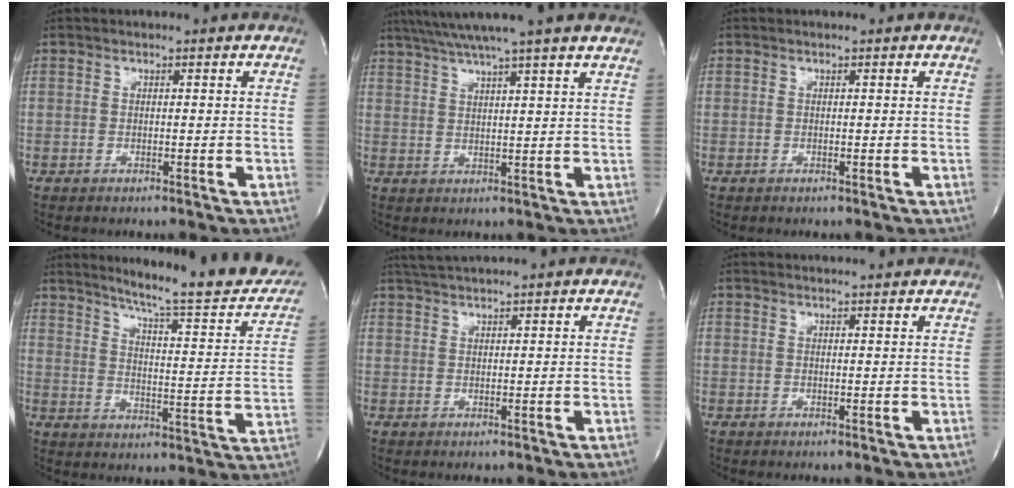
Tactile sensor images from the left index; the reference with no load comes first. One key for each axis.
{"total": 13.2, "fx": 11.1, "fy": -1.1, "fz": 7.0, "tx": -0.126, "ty": 0.025, "tz": 0.147}
{"total": 0.0}
{"total": 21.4, "fx": 18.4, "fy": 1.6, "fz": 10.7, "tx": -0.146, "ty": -0.050, "tz": 0.231}
{"total": 3.7, "fx": 3.3, "fy": -0.9, "fz": 1.3, "tx": -0.022, "ty": 0.018, "tz": 0.064}
{"total": 4.5, "fx": 4.4, "fy": 0.2, "fz": 0.9, "tx": -0.016, "ty": 0.018, "tz": 0.048}